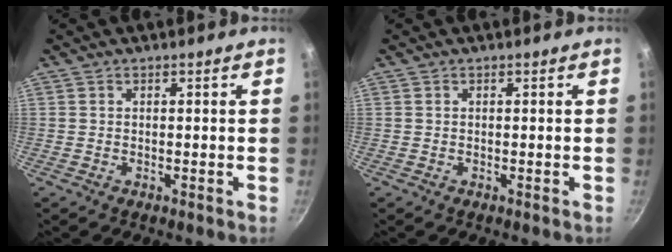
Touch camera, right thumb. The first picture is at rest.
{"total": 0.0}